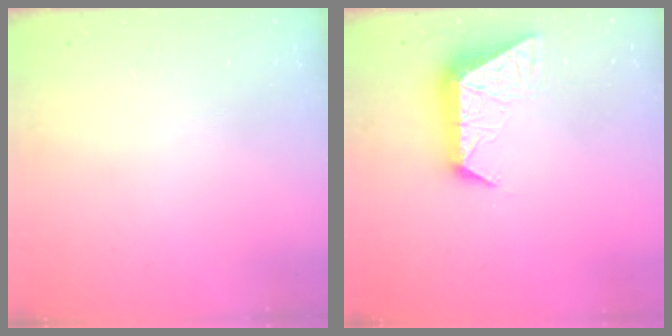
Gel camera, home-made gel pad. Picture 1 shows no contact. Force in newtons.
{"total": 11.0, "press": 11.0, "slide": 0.5}